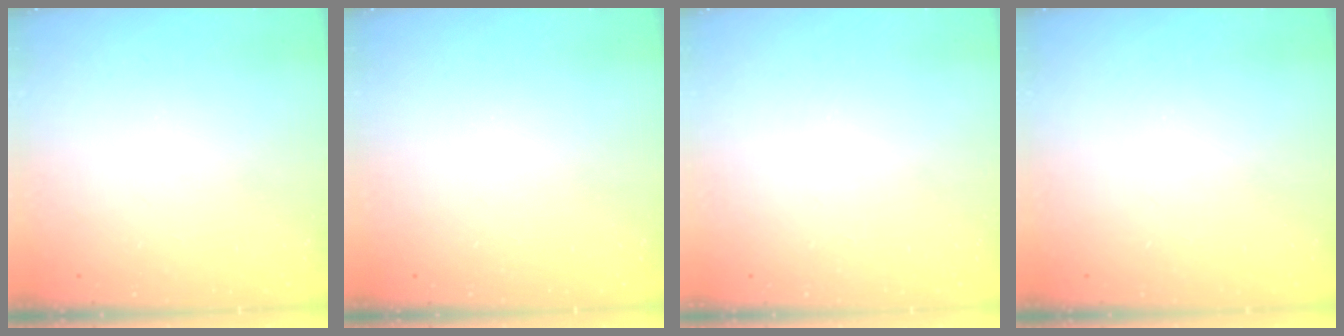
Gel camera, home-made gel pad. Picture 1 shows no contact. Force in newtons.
{"total": 0.0}
{"total": 0.0}
{"total": 0.0}